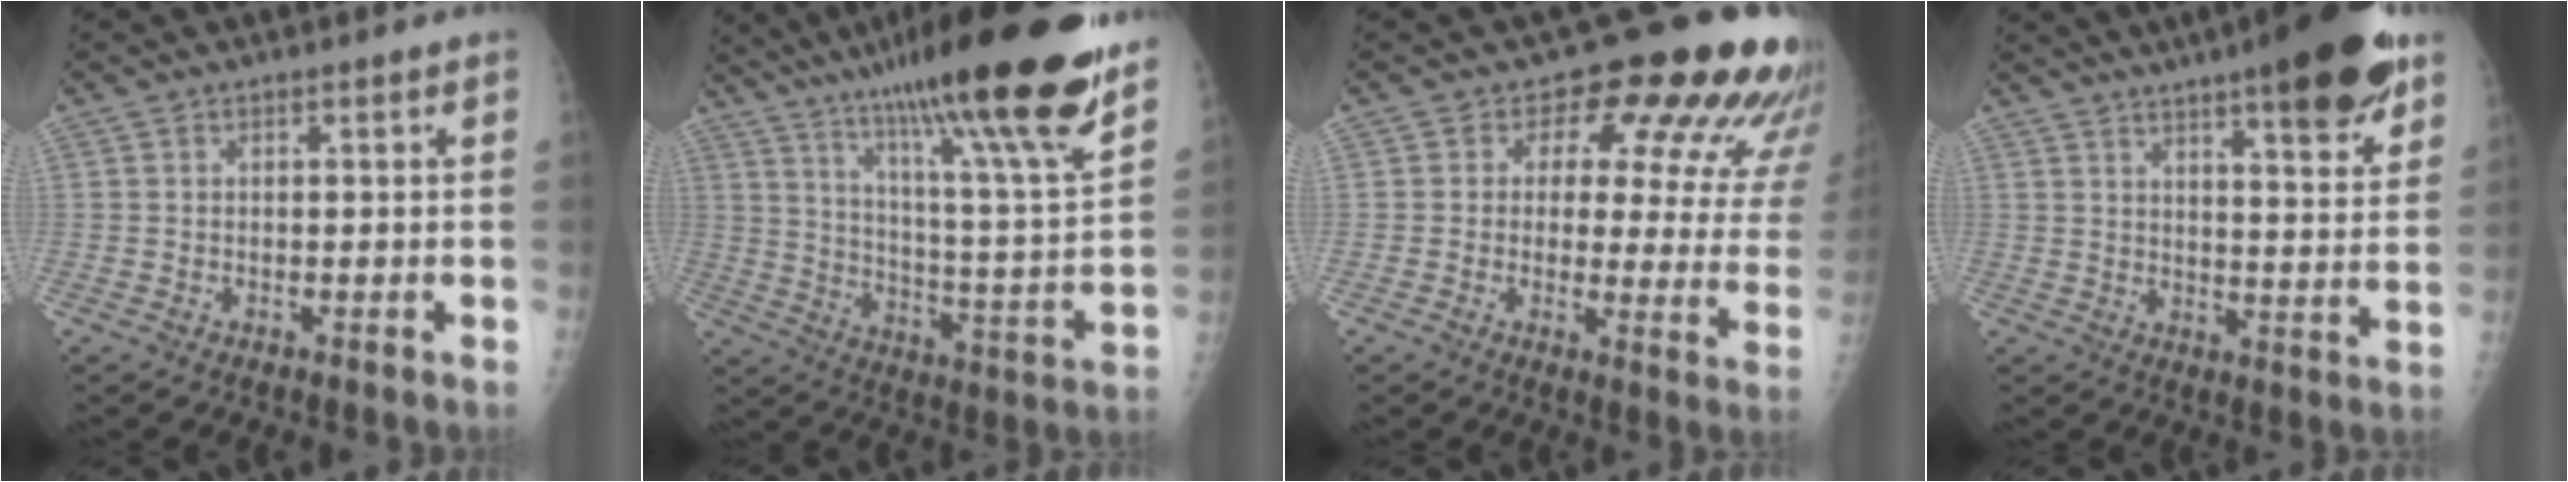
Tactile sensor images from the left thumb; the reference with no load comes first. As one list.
[{"total": 27.4, "force": [19.3, 2.5, 19.2], "torque": [-0.291, -0.074, 0.302]}, {"total": 18.1, "force": [11.1, 8.6, 11.4], "torque": [-0.081, -0.045, 0.109]}, {"total": 23.2, "force": [15.8, 3.5, 16.6], "torque": [-0.227, -0.069, 0.243]}]